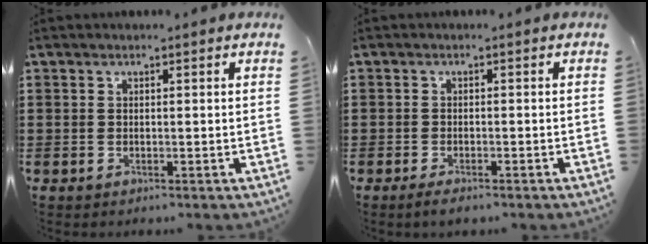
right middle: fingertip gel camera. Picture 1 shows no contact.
{"total": 1.4, "force": [-1.2, 0.2, 0.6], "torque": [-0.012, 0.000, -0.023]}